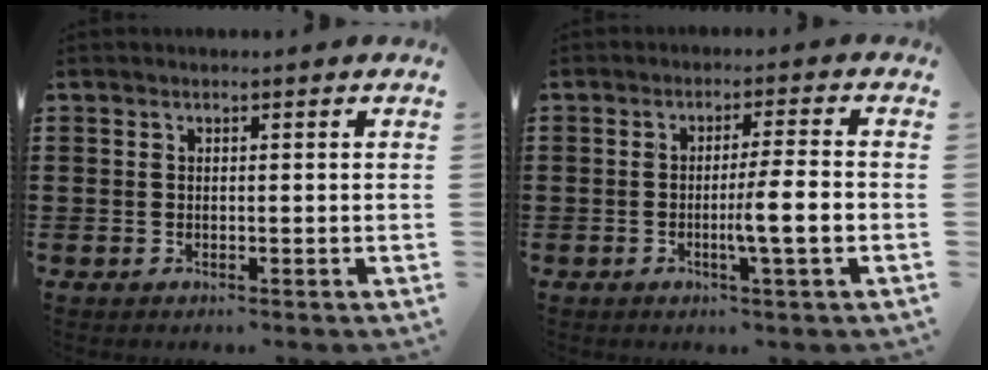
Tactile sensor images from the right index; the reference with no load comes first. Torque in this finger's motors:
{"motor_torque": [1.92, 0.05, 0.35, 0.13]}